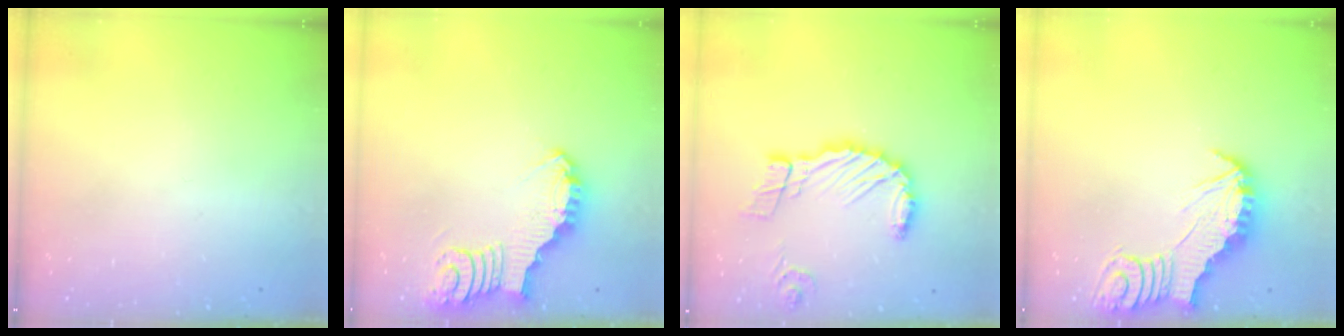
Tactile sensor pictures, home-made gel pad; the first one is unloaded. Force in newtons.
{"total": 3.6, "press": 3.6, "slide": 0.1}
{"total": 12.8, "press": 12.7, "slide": 1.6}
{"total": 2.7, "press": 2.7, "slide": 0.3}